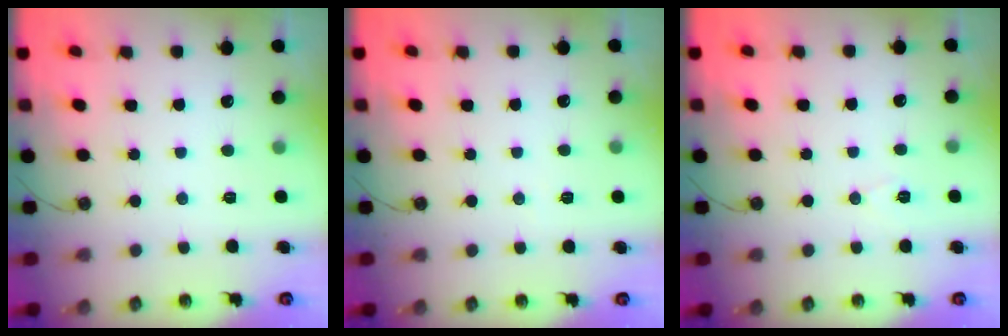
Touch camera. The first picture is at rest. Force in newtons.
{"total": 4.7, "press": 1.7, "slide": 4.3}
{"total": 5.9, "press": 3.8, "slide": 4.5}